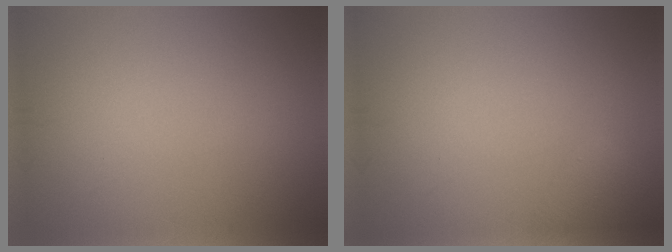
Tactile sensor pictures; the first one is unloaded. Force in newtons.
{"total": 1.9, "press": 1.9, "slide": 0.1}